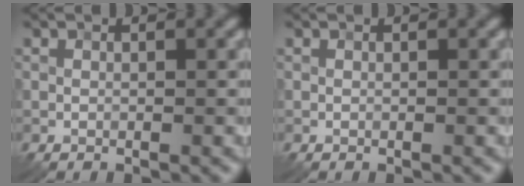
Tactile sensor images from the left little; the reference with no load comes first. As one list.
[{"total": 0.0}]